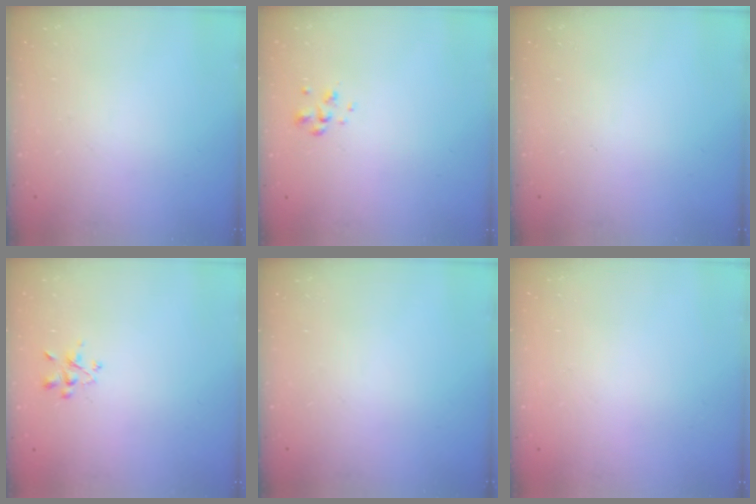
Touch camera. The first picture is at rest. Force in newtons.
{"total": 1.8, "press": 1.7, "slide": 0.5}
{"total": 0.0}
{"total": 2.2, "press": 2.1, "slide": 0.8}
{"total": 0.0}
{"total": 1.9, "press": 1.9, "slide": 0.2}